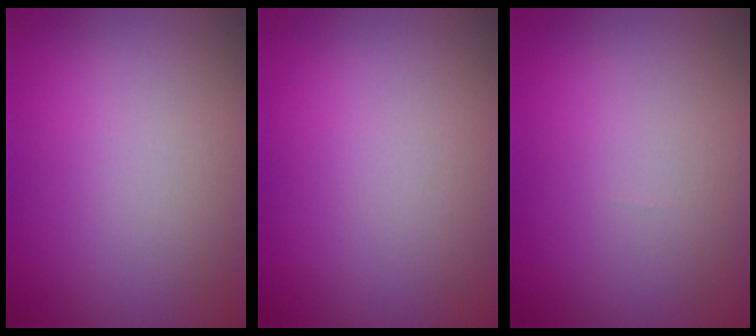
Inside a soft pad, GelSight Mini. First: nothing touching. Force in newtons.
{"total": 0.0}
{"total": 0.0}